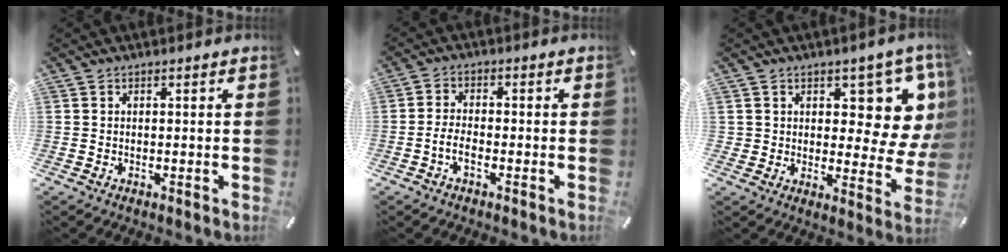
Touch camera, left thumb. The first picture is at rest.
{"total": 3.7, "force": [-1.7, 1.7, 2.9], "torque": [-0.055, 0.008, -0.030]}
{"total": 10.0, "force": [6.9, 5.6, 4.7], "torque": [-0.053, -0.072, 0.122]}